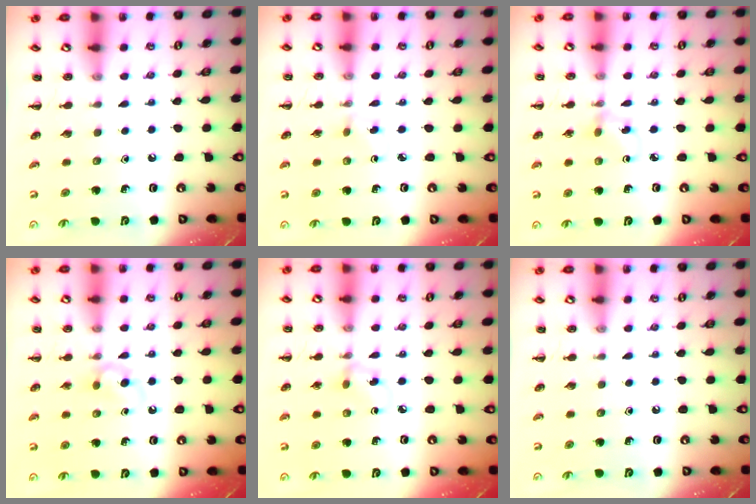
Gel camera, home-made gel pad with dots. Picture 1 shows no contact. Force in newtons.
{"total": 1.6, "press": 1.4, "slide": 0.8}
{"total": 3.0, "press": 2.8, "slide": 1.2}
{"total": 3.4, "press": 3.2, "slide": 1.4}
{"total": 4.4, "press": 4.1, "slide": 1.7}
{"total": 0.0}